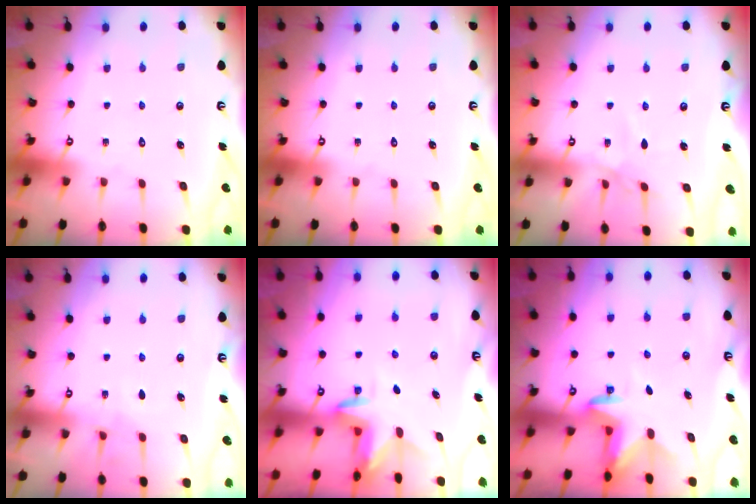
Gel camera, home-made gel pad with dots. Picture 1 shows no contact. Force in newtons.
{"total": 0.0}
{"total": 3.5, "press": 3.5, "slide": 0.2}
{"total": 4.2, "press": 4.2, "slide": 0.6}
{"total": 2.7, "press": 2.7, "slide": 0.1}
{"total": 3.1, "press": 3.0, "slide": 0.8}